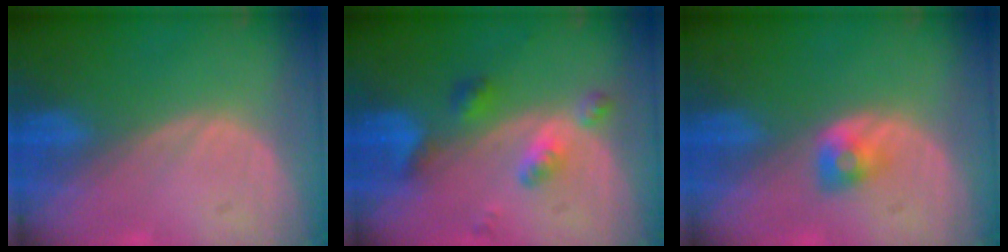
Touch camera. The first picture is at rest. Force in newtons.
{"total": 5.5, "press": 4.8, "slide": 2.8}
{"total": 2.5, "press": 2.3, "slide": 0.9}